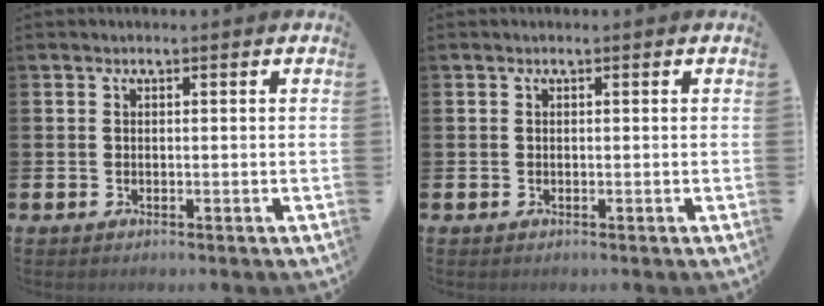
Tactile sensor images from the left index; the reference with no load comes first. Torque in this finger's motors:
{"motor_torque": [-0.17, 0.15, 0.05, 0.00]}